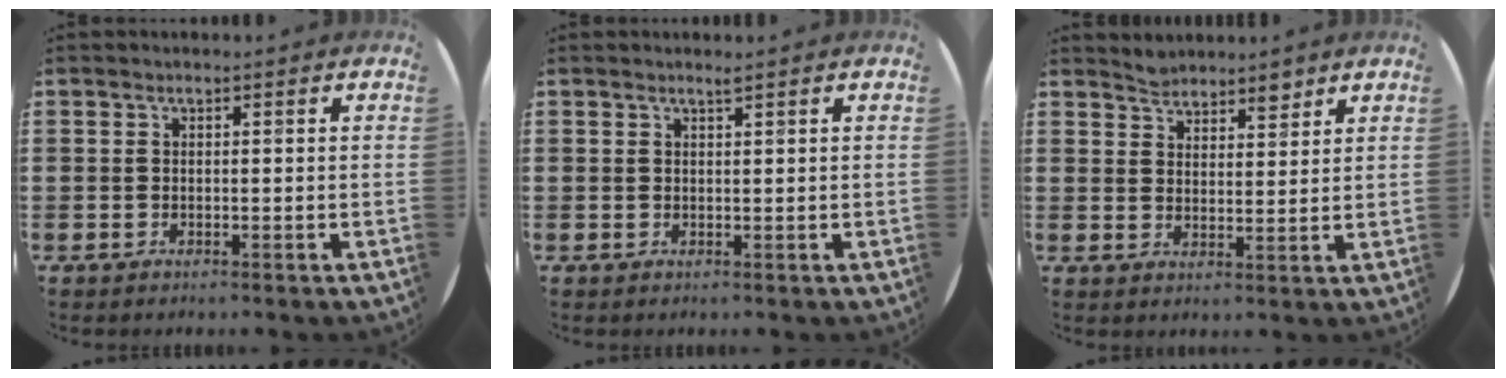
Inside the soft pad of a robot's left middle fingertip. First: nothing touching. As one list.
[{"total": 0.9, "force": [0.8, -0.1, 0.3], "torque": [-0.003, -0.001, 0.015]}, {"total": 3.8, "force": [3.6, 1.2, 0.3], "torque": [-0.005, -0.011, 0.065]}]